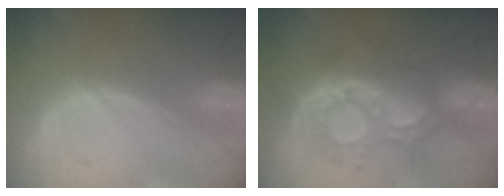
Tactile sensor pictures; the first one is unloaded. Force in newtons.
{"total": 9.4, "press": 9.4, "slide": 0.6}